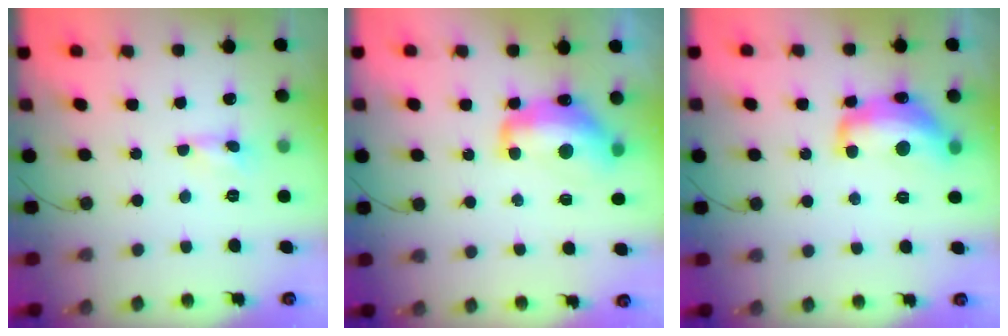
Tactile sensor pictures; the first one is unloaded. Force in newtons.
{"total": 13.7, "press": 13.7, "slide": 1.1}
{"total": 15.2, "press": 15.2, "slide": 1.1}